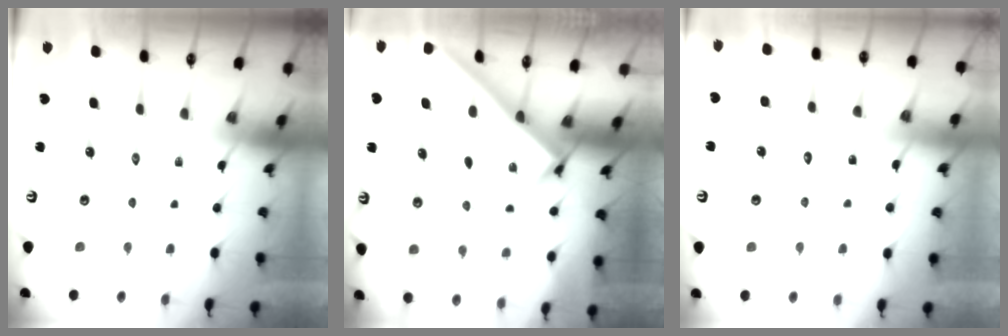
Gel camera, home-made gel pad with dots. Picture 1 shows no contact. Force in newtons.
{"total": 2.8, "press": 2.8, "slide": 0.3}
{"total": 6.4, "press": 6.4, "slide": 0.1}